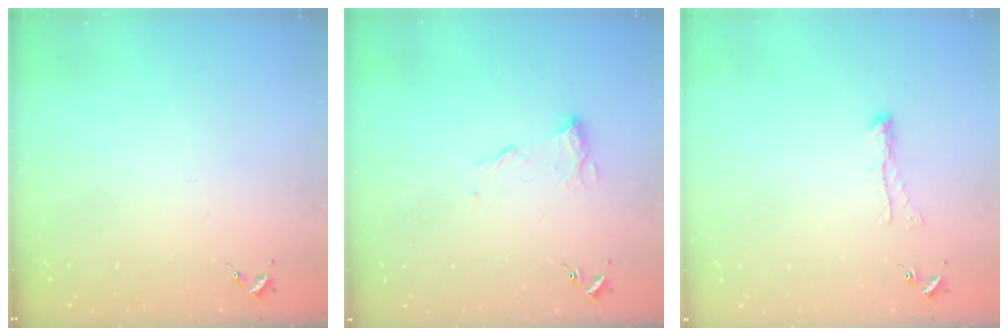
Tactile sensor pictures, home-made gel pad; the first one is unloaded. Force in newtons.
{"total": 7.9, "press": 7.9, "slide": 0.3}
{"total": 5.6, "press": 5.6, "slide": 0.6}